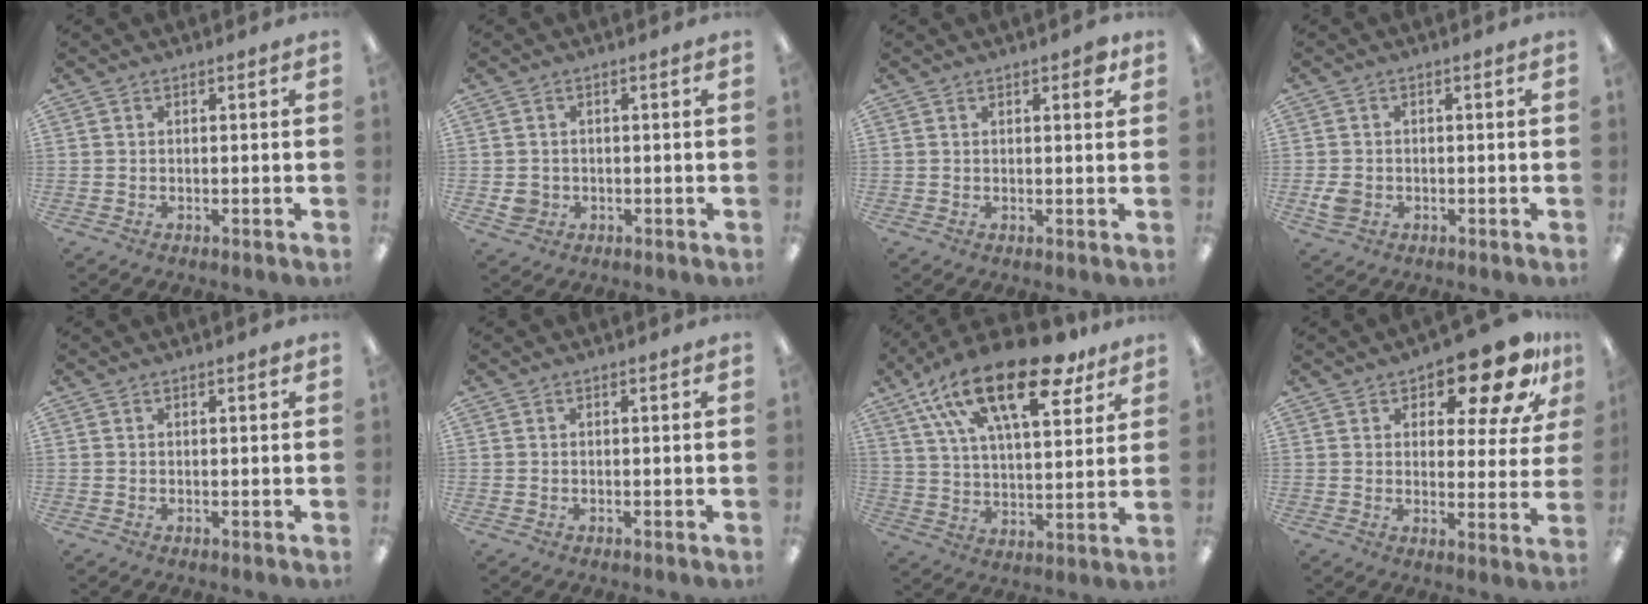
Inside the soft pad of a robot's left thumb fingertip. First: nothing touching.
{"total": 3.0, "force": [-0.6, 2.8, 1.1], "torque": [-0.010, 0.001, -0.011]}
{"total": 2.7, "force": [1.5, 0.9, 2.1], "torque": [-0.028, -0.003, 0.021]}
{"total": 3.5, "force": [-0.9, 2.8, 1.9], "torque": [-0.030, 0.000, -0.018]}
{"total": 0.8, "force": [0.5, 0.2, 0.7], "torque": [-0.014, 0.003, 0.007]}
{"total": 0.0}
{"total": 23.5, "force": [14.4, 9.3, 16.0], "torque": [-0.280, -0.067, 0.243]}
{"total": 15.3, "force": [10.2, 6.1, 9.6], "torque": [-0.133, -0.055, 0.168]}